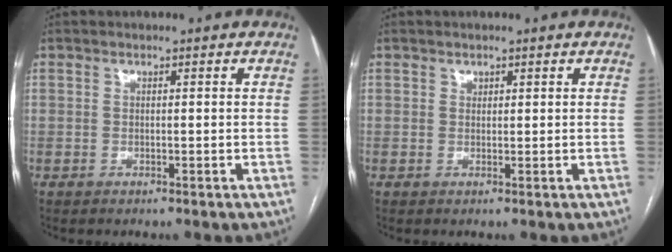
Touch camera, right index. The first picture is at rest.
{"total": 0.9, "force": [0.6, 0.6, 0.3], "torque": [-0.001, -0.001, 0.008]}